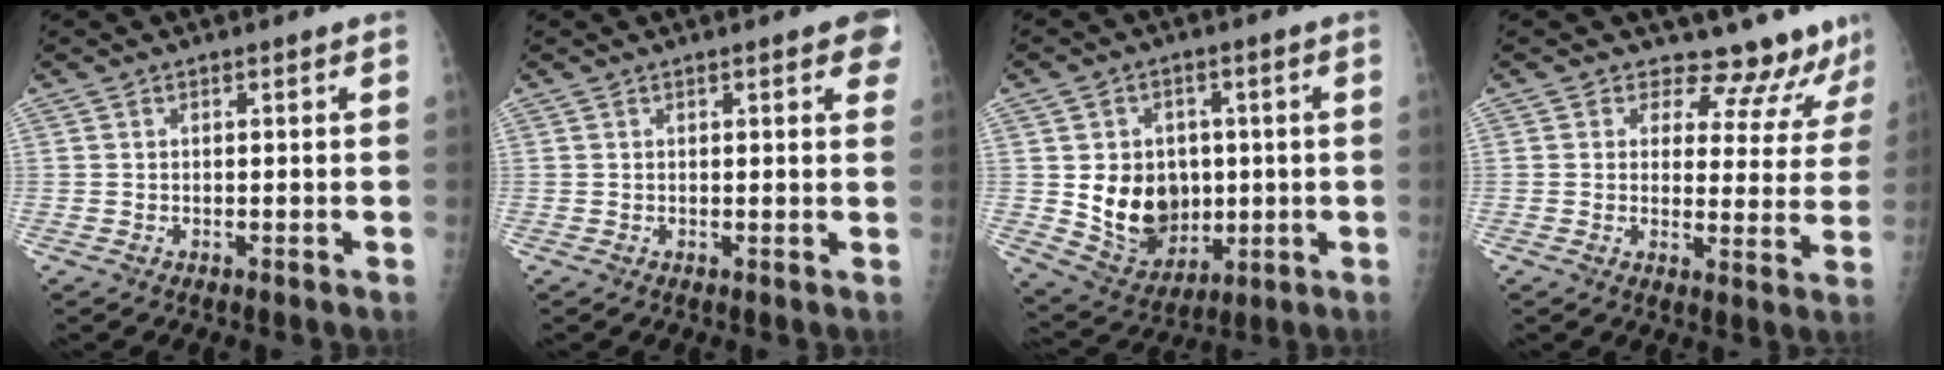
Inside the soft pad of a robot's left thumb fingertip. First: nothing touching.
{"total": 4.7, "force": [2.6, 1.5, 3.6], "torque": [-0.021, -0.001, 0.025]}
{"total": 13.3, "force": [0.2, 10.8, 7.8], "torque": [-0.083, -0.012, 0.026]}
{"total": 11.2, "force": [10.6, 3.6, 0.6], "torque": [0.037, -0.080, 0.107]}